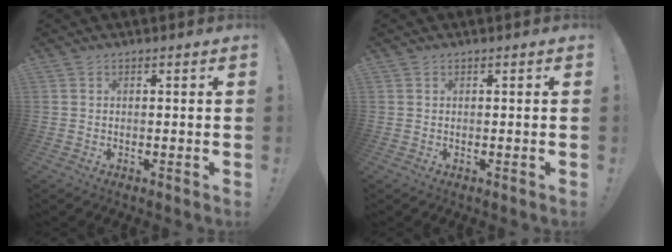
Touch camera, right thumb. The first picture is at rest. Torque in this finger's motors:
{"motor_torque": [-0.07, -0.12, -0.09, 0.13, 0.03]}